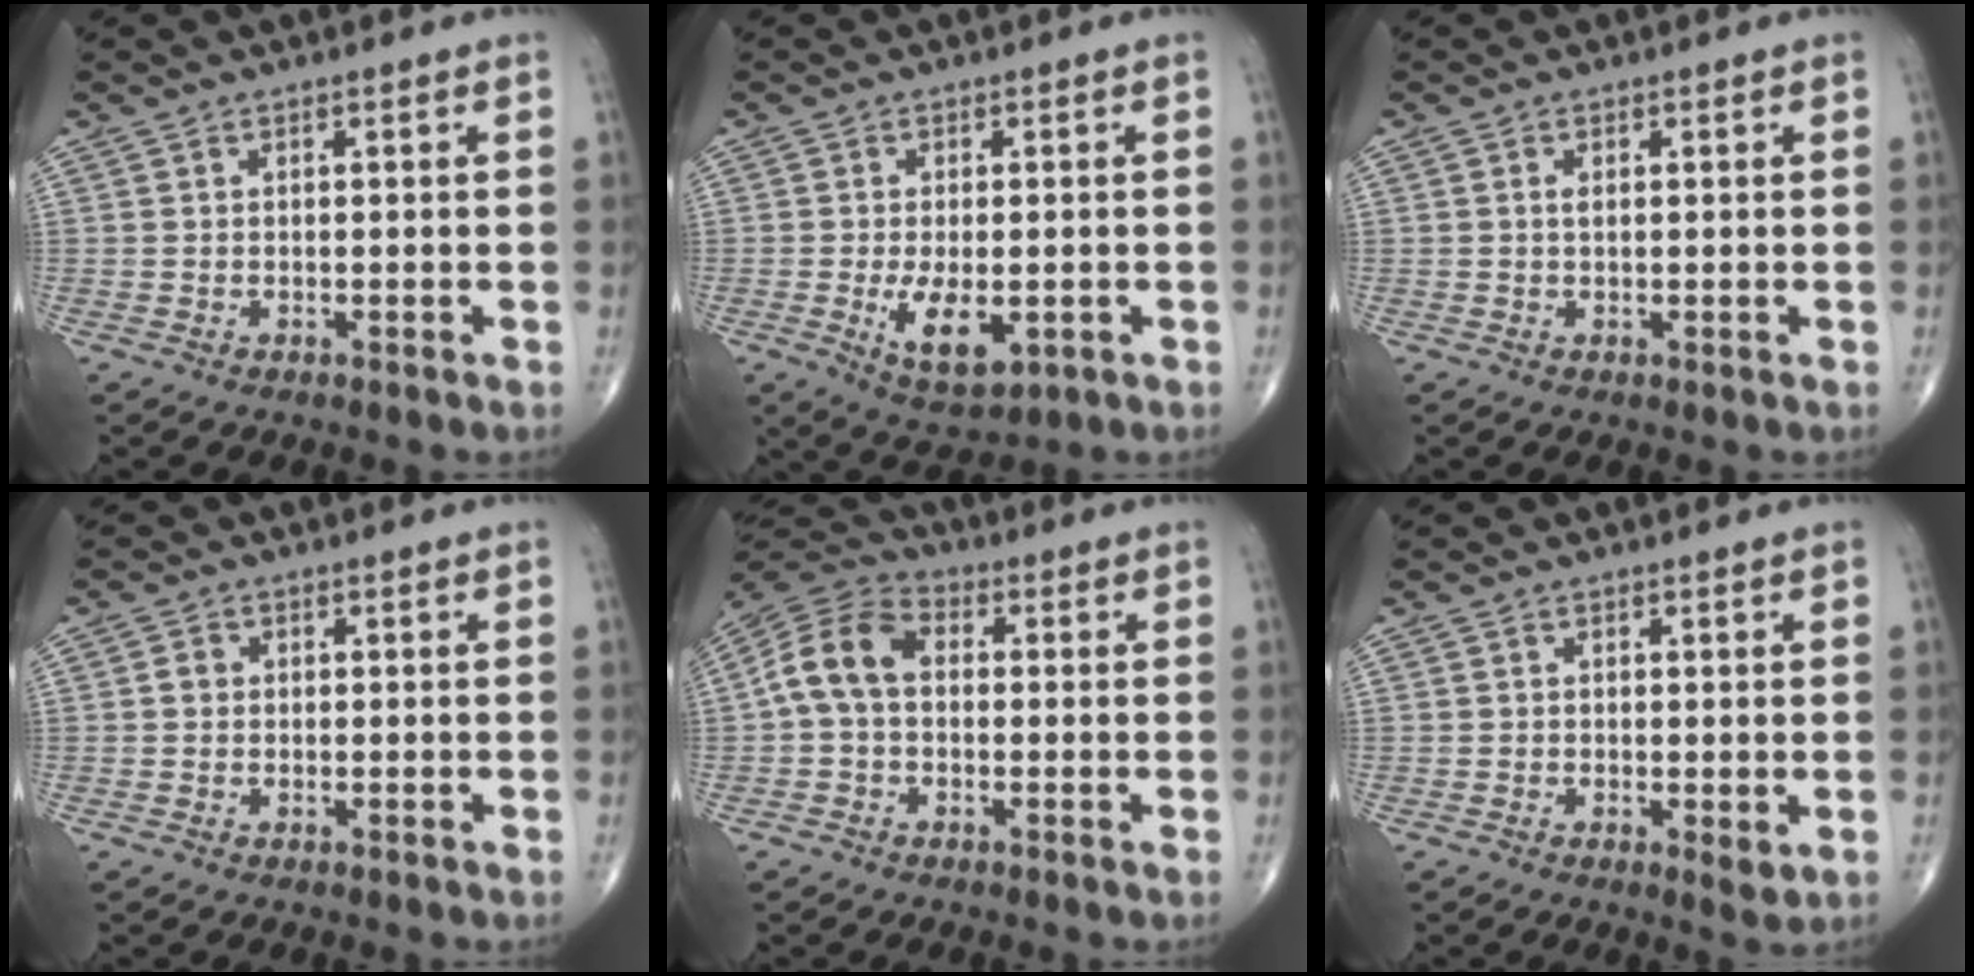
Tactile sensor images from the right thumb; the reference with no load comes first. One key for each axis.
{"total": 8.0, "fx": -1.8, "fy": 3.9, "fz": 6.7, "tx": -0.107, "ty": -0.015, "tz": -0.020}
{"total": 1.2, "fx": 0.2, "fy": 0.5, "fz": 1.0, "tx": -0.023, "ty": -0.001, "tz": 0.004}
{"total": 1.6, "fx": 0.0, "fy": 1.4, "fz": 0.7, "tx": -0.007, "ty": 0.004, "tz": -0.003}
{"total": 10.5, "fx": -0.1, "fy": 8.8, "fz": 5.6, "tx": -0.087, "ty": 0.034, "tz": -0.017}
{"total": 2.3, "fx": -0.3, "fy": 0.8, "fz": 2.1, "tx": -0.034, "ty": -0.009, "tz": -0.009}